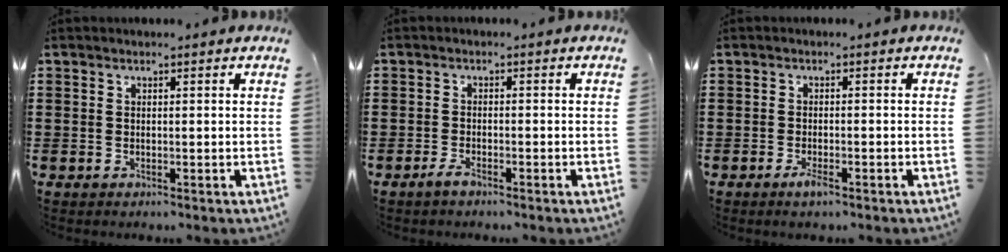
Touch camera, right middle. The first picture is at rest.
{"total": 1.6, "force": [-1.2, 0.4, 1.1], "torque": [-0.027, -0.003, -0.025]}
{"total": 2.1, "force": [-1.1, 0.5, 1.7], "torque": [-0.036, -0.004, -0.022]}